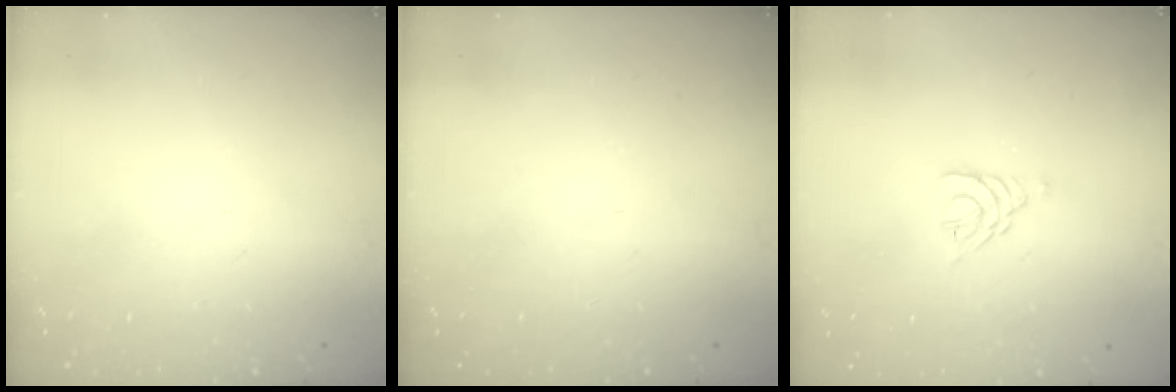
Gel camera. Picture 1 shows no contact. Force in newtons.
{"total": 0.0}
{"total": 3.1, "press": 3.0, "slide": 0.5}